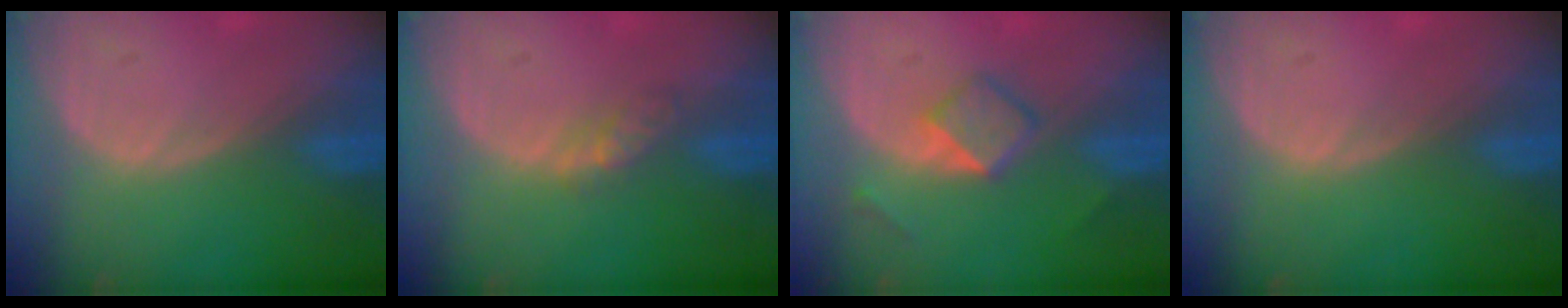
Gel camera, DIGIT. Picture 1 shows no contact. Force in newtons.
{"total": 2.8, "press": 2.5, "slide": 1.2}
{"total": 4.4, "press": 4.1, "slide": 1.7}
{"total": 0.0}